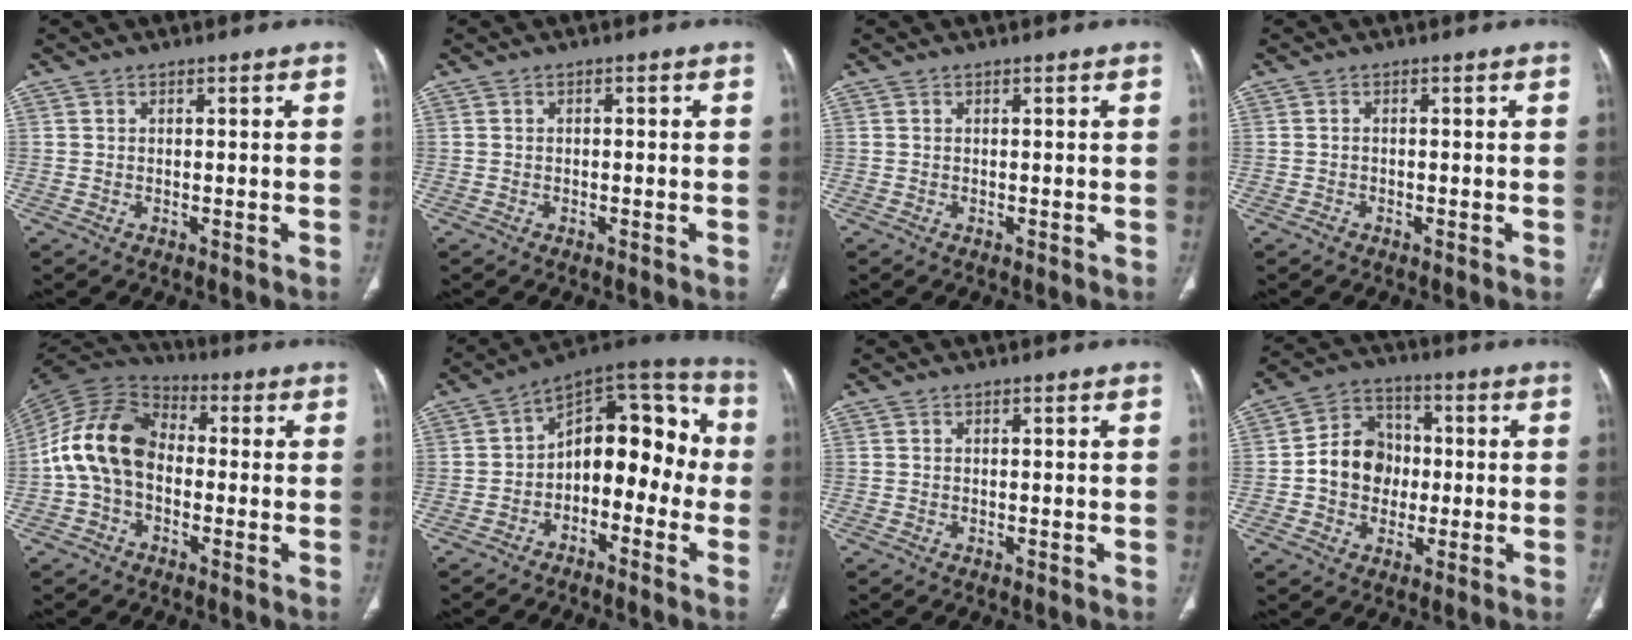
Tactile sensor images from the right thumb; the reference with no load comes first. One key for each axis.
{"total": 0.6, "fx": -0.1, "fy": 0.4, "fz": 0.5, "tx": -0.007, "ty": 0.001, "tz": -0.003}
{"total": 0.0}
{"total": 0.7, "fx": -0.5, "fy": 0.5, "fz": 0.2, "tx": -0.001, "ty": 0.003, "tz": -0.012}
{"total": 13.6, "fx": -1.2, "fy": 9.6, "fz": 9.6, "tx": -0.174, "ty": 0.034, "tz": -0.036}
{"total": 15.4, "fx": -2.4, "fy": 9.6, "fz": 11.9, "tx": -0.113, "ty": 0.068, "tz": -0.049}
{"total": 0.0}
{"total": 10.7, "fx": -0.7, "fy": 9.1, "fz": 5.6, "tx": -0.058, "ty": 0.028, "tz": -0.021}